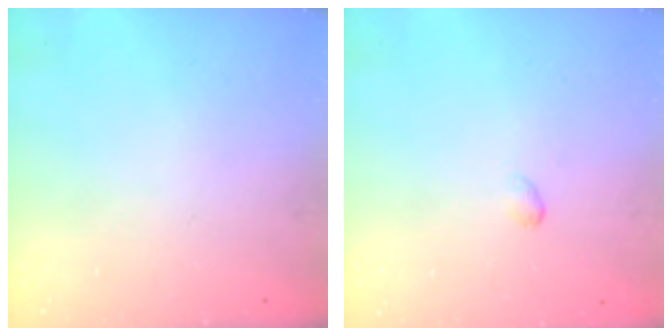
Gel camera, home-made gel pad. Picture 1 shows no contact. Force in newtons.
{"total": 2.7, "press": 2.7, "slide": 0.5}